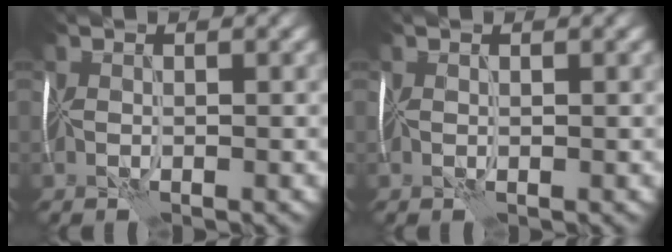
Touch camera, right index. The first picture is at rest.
{"total": 0.0}